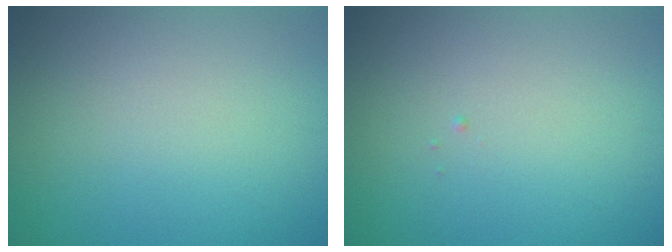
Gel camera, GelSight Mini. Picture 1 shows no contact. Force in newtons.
{"total": 0.0}